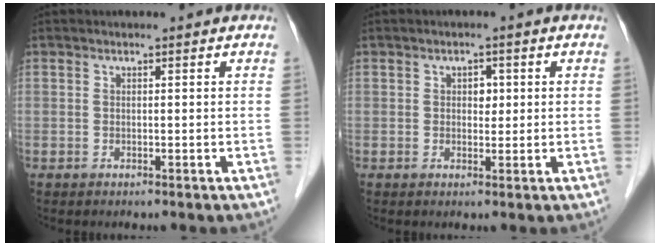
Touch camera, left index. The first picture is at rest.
{"total": 1.9, "force": [0.4, 1.4, 1.3], "torque": [-0.017, 0.004, 0.006]}